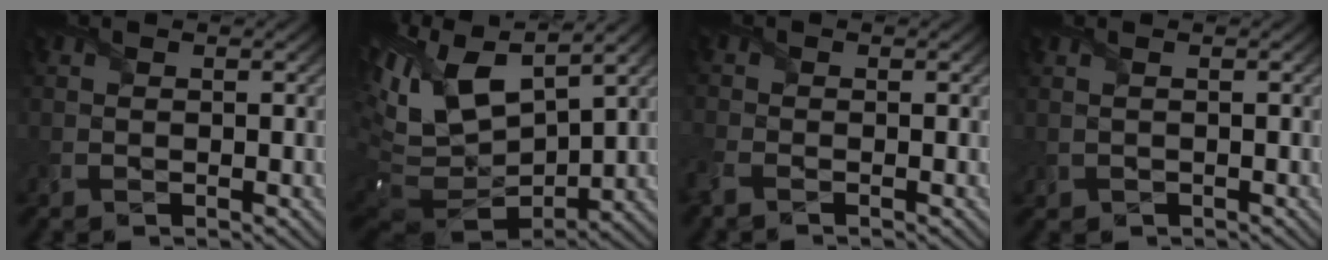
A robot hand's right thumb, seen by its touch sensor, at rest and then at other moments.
{"total": 16.3, "force": [5.2, 7.9, 13.2], "torque": [-0.266, 0.004, 0.122]}
{"total": 2.8, "force": [-2.2, 0.9, 1.4], "torque": [-0.043, -0.016, -0.054]}
{"total": 0.7, "force": [0.0, 0.5, 0.5], "torque": [-0.019, -0.003, 0.003]}